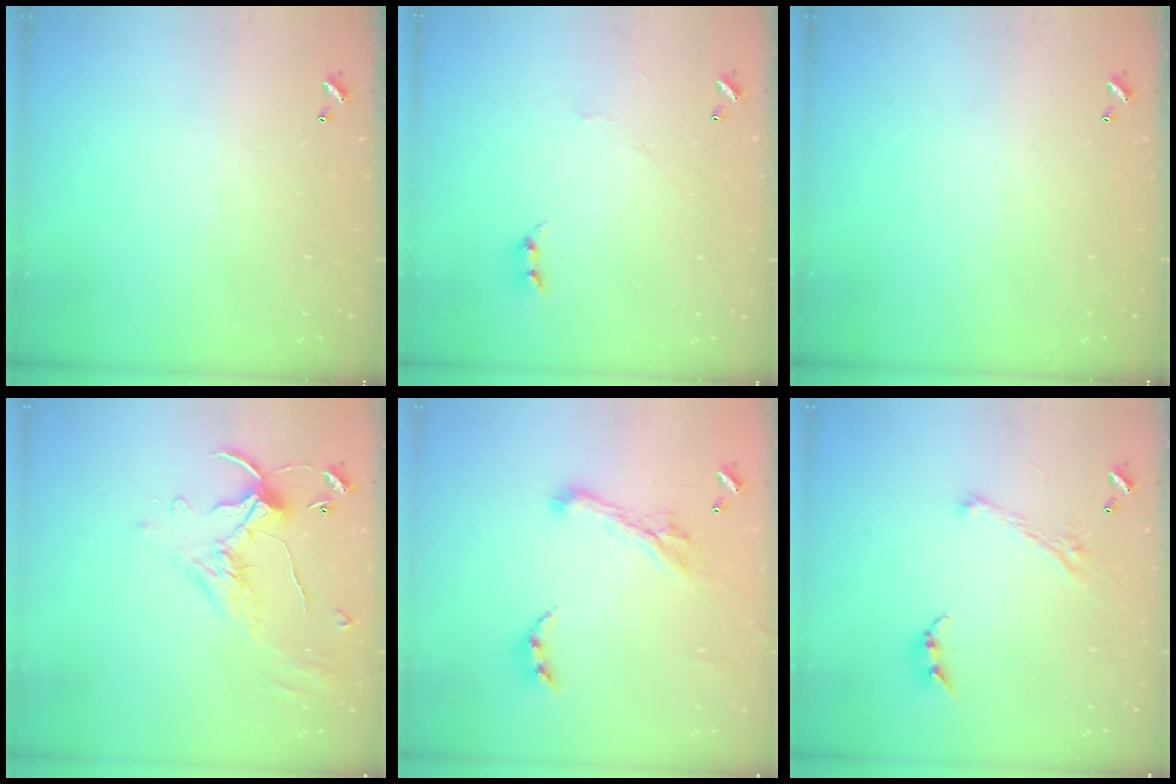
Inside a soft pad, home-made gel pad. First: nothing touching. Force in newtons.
{"total": 0.9, "press": 0.8, "slide": 0.4}
{"total": 0.0}
{"total": 1.1, "press": 0.4, "slide": 1.0}
{"total": 2.8, "press": 2.5, "slide": 1.3}
{"total": 3.7, "press": 3.6, "slide": 0.7}